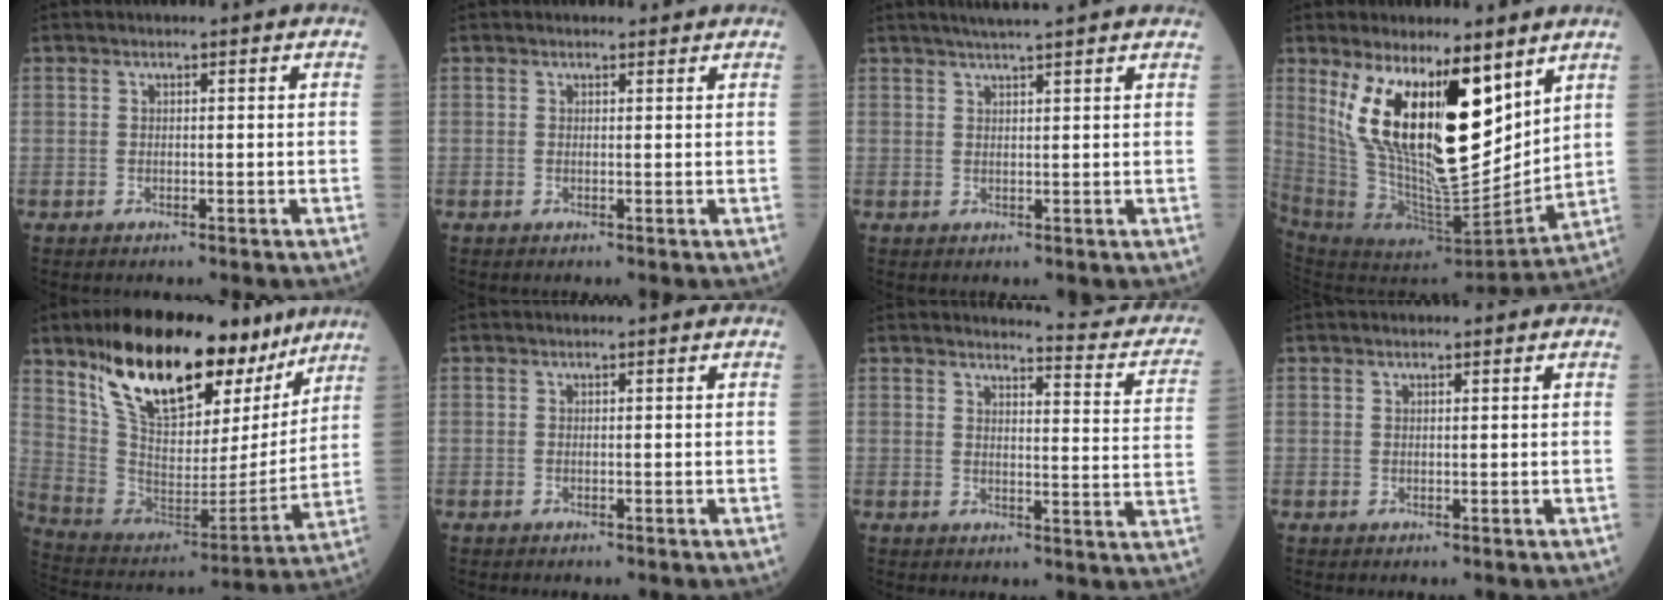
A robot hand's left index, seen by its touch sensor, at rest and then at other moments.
{"total": 1.3, "force": [1.2, 0.5, 0.1], "torque": [-0.006, 0.004, 0.012]}
{"total": 9.0, "force": [7.7, 0.1, 4.6], "torque": [-0.070, 0.035, 0.095]}
{"total": 20.1, "force": [9.4, 6.1, 16.7], "torque": [-0.307, -0.019, 0.181]}
{"total": 24.4, "force": [16.5, 10.2, 14.8], "torque": [-0.240, 0.014, 0.280]}
{"total": 0.0}
{"total": 11.1, "force": [10.8, 0.1, 2.5], "torque": [-0.021, -0.069, 0.104]}
{"total": 0.5, "force": [0.4, 0.0, 0.4], "torque": [-0.010, 0.002, 0.007]}